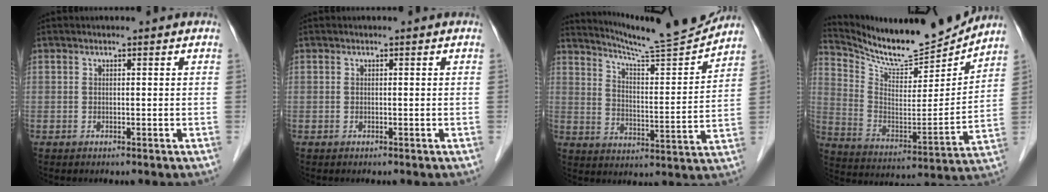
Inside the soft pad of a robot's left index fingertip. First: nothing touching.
{"total": 0.0}
{"total": 14.2, "force": [13.6, -1.5, 3.6], "torque": [-0.066, -0.033, 0.206]}
{"total": 16.4, "force": [15.7, 1.2, 4.6], "torque": [-0.101, -0.035, 0.263]}